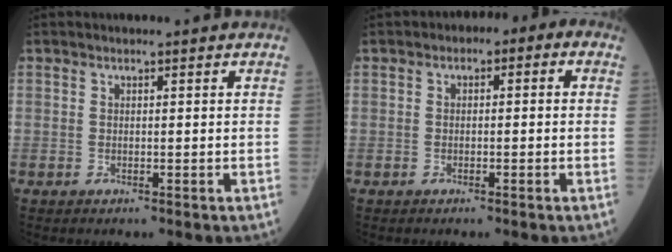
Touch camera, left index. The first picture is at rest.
{"total": 3.1, "force": [-0.2, 1.7, 2.6], "torque": [-0.029, 0.022, -0.015]}